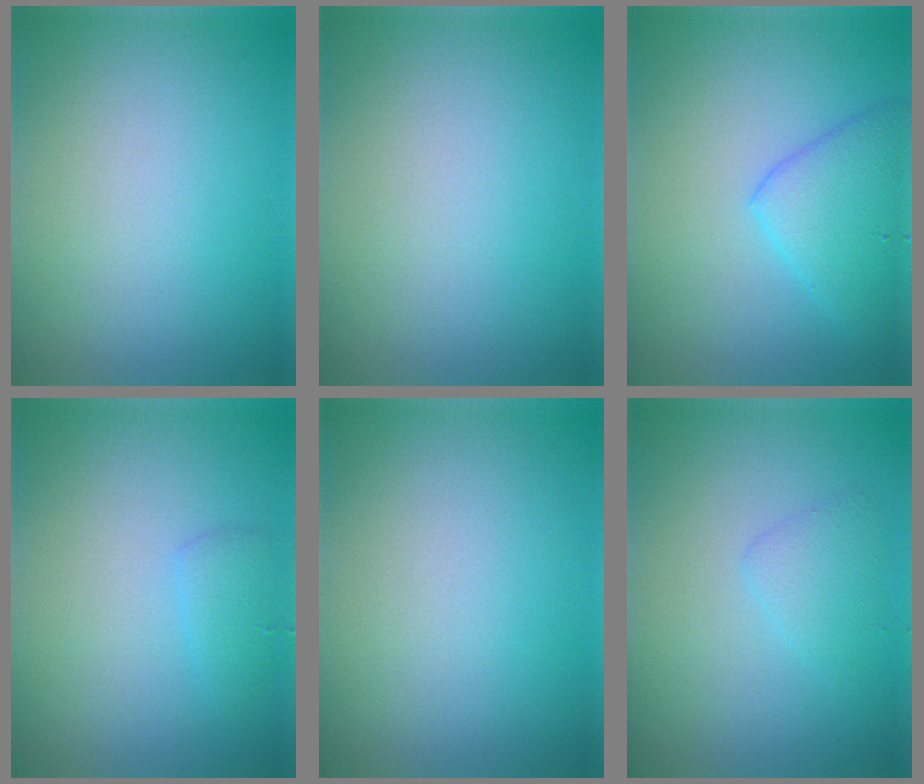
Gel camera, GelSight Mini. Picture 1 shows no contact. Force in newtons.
{"total": 0.0}
{"total": 3.9, "press": 3.9, "slide": 0.2}
{"total": 1.4, "press": 1.4, "slide": 0.1}
{"total": 0.0}
{"total": 1.6, "press": 1.6, "slide": 0.1}